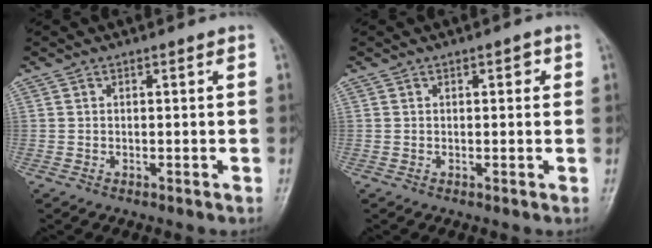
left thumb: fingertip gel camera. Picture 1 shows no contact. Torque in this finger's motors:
{"motor_torque": [-0.17, 0.01, 0.01, 0.21, 0.03]}